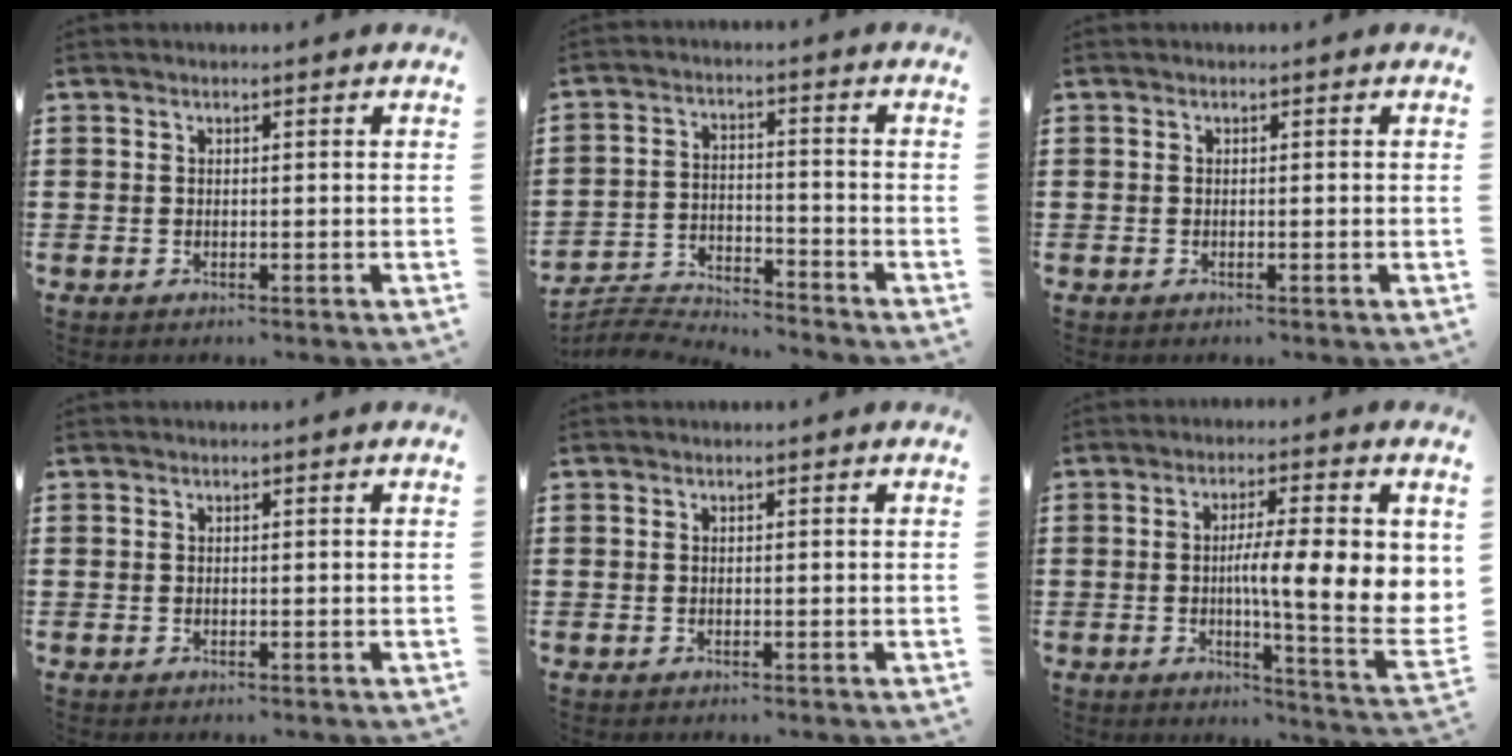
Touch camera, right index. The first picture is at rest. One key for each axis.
{"total": 5.1, "fx": -5.0, "fy": 0.5, "fz": 0.3, "tx": -0.021, "ty": 0.004, "tz": -0.106}
{"total": 0.0}
{"total": 0.0}
{"total": 0.0}
{"total": 10.4, "fx": 1.1, "fy": 1.8, "fz": 10.2, "tx": -0.160, "ty": -0.011, "tz": 0.014}